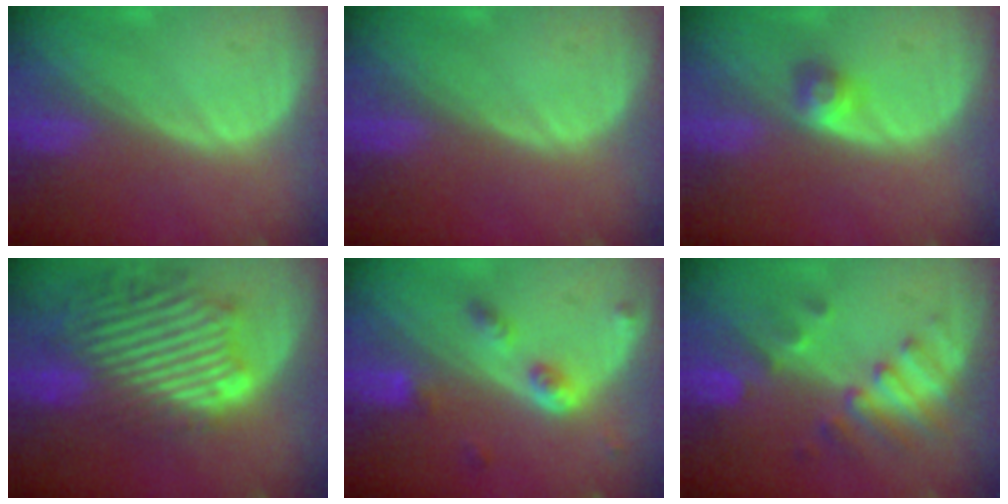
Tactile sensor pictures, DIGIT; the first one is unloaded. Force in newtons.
{"total": 0.0}
{"total": 2.6, "press": 2.3, "slide": 1.1}
{"total": 12.9, "press": 11.5, "slide": 5.8}
{"total": 4.6, "press": 4.4, "slide": 1.4}
{"total": 7.6, "press": 6.7, "slide": 3.6}